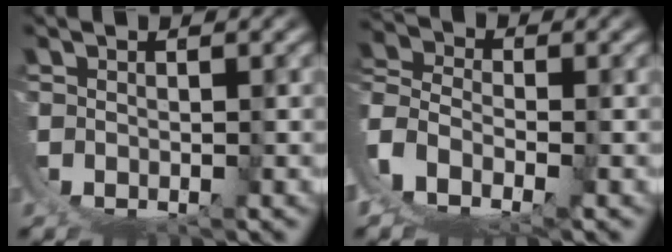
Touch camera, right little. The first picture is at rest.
{"total": 11.4, "force": [1.8, 10.0, 5.1], "torque": [-0.171, -0.033, 0.021]}